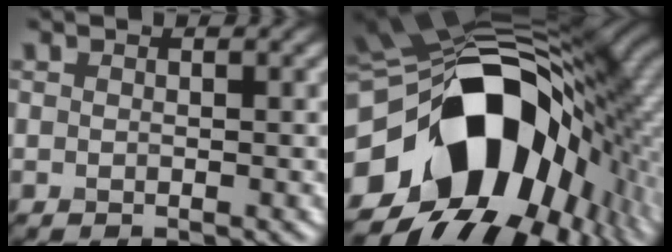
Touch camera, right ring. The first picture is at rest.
{"total": 19.7, "force": [-4.4, 13.4, 13.8], "torque": [-0.247, -0.022, -0.064]}